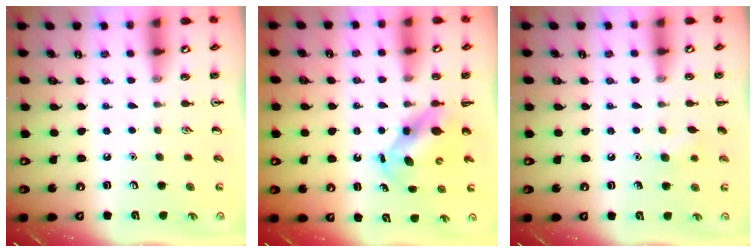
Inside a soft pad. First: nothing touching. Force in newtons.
{"total": 6.0, "press": 5.9, "slide": 0.7}
{"total": 5.8, "press": 5.6, "slide": 1.6}